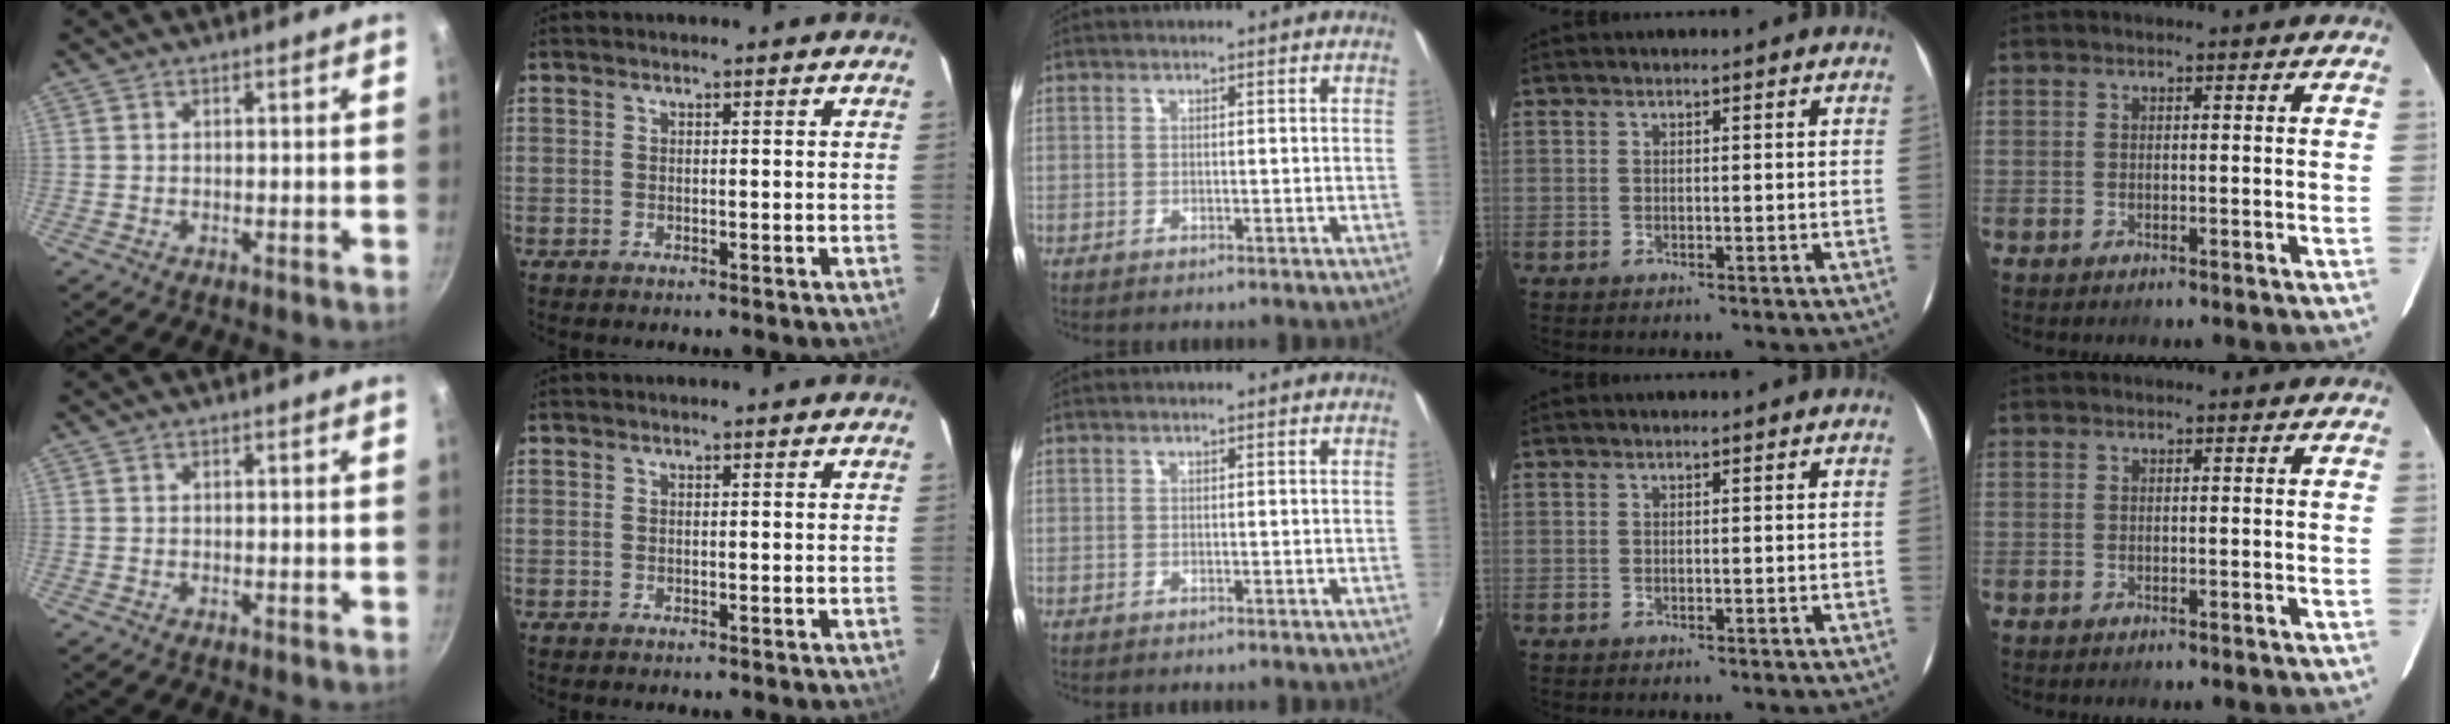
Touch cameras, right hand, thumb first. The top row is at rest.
{}